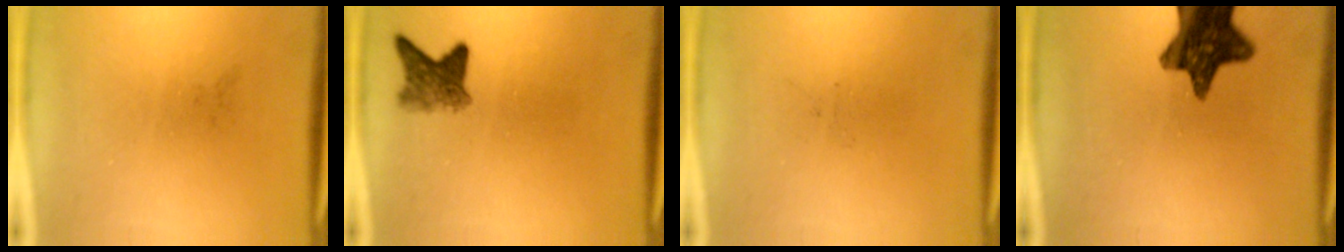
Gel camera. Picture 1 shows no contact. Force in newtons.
{"total": 3.7}
{"total": 0.0}
{"total": 12.1}